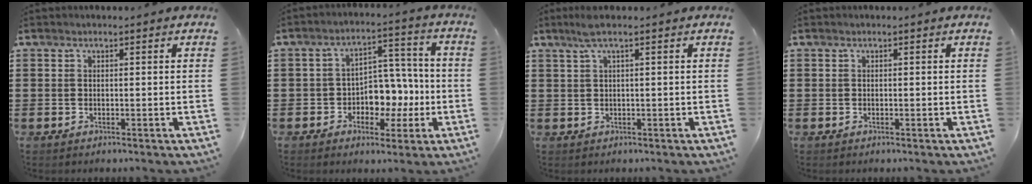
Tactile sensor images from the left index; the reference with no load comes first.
{"total": 6.6, "force": [-1.4, 5.2, 3.8], "torque": [-0.072, 0.011, -0.028]}
{"total": 2.1, "force": [0.8, -0.1, 2.0], "torque": [-0.046, -0.004, 0.012]}
{"total": 0.0}